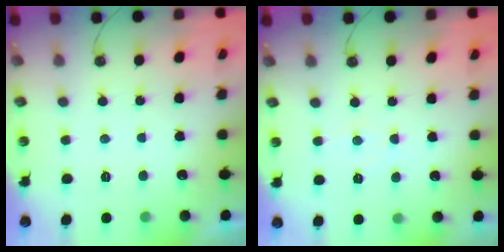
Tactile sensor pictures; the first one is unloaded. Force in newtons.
{"total": 3.7, "press": 3.7, "slide": 0.5}